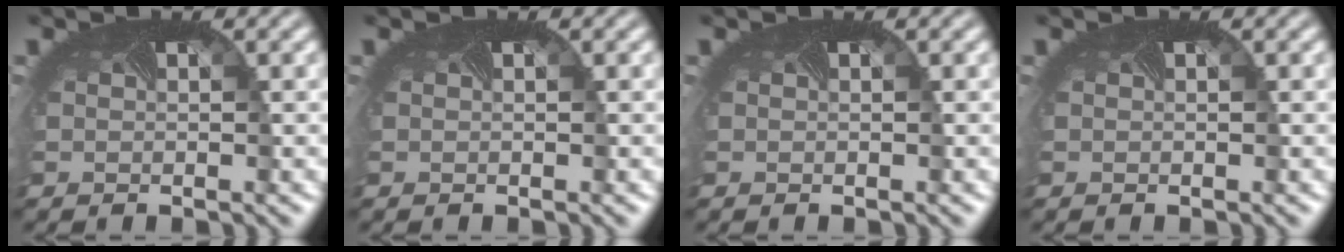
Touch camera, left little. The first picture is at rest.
{"total": 0.0}
{"total": 0.0}
{"total": 0.0}